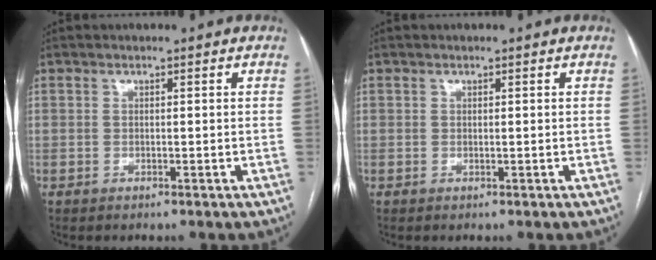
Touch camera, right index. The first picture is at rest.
{"total": 0.0}